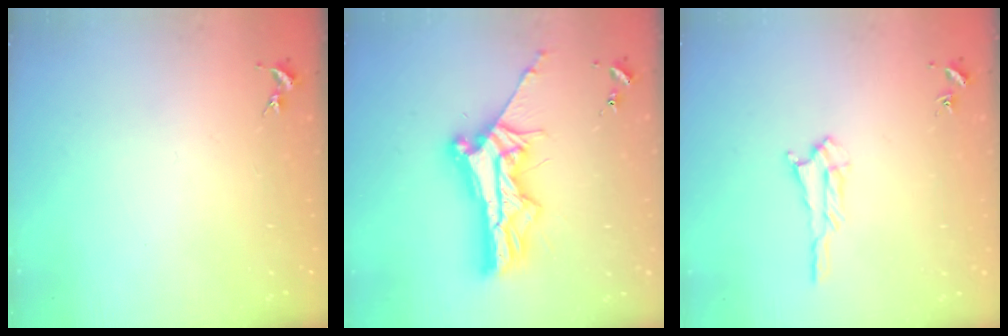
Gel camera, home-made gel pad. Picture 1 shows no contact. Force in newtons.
{"total": 10.4, "press": 10.4, "slide": 1.0}
{"total": 1.6, "press": 1.6, "slide": 0.3}